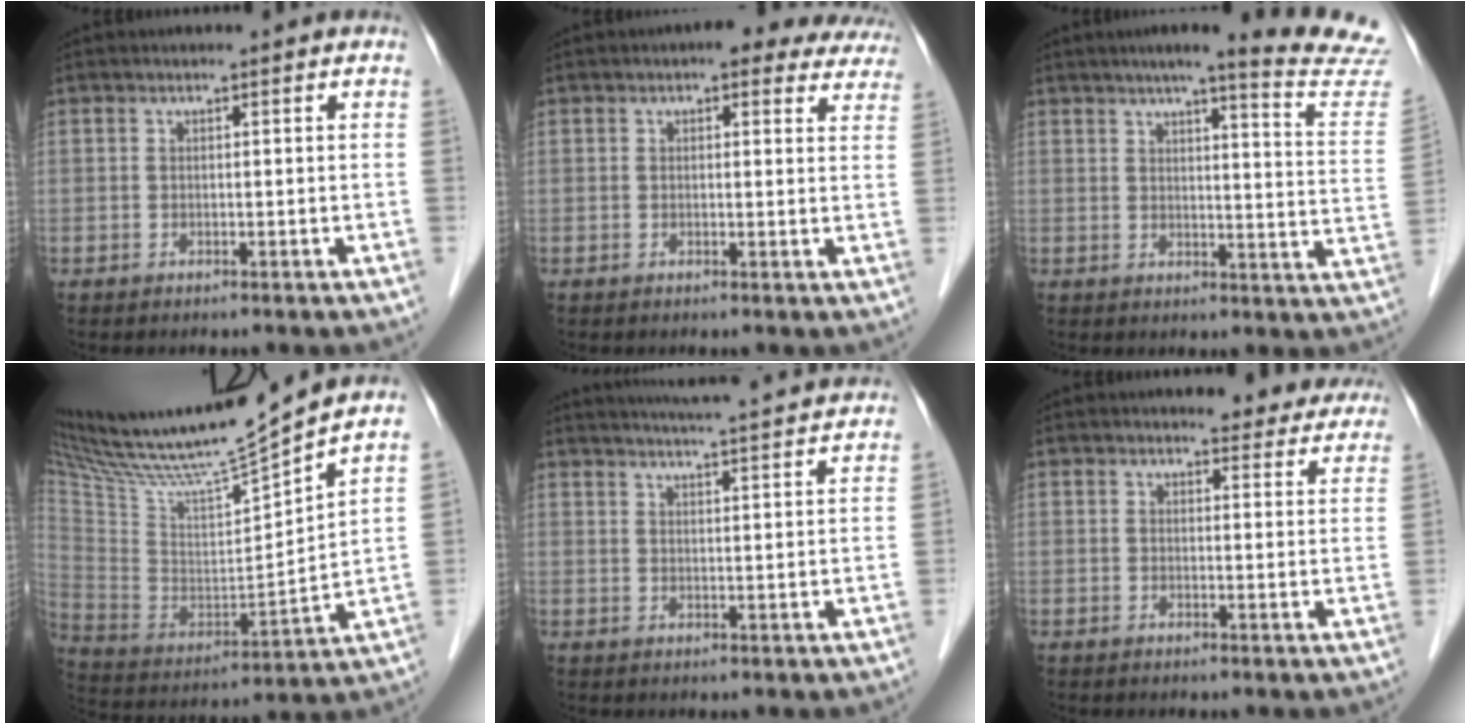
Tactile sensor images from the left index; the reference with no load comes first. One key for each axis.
{"total": 9.3, "fx": 7.8, "fy": 3.6, "fz": 3.6, "tx": -0.014, "ty": 0.006, "tz": 0.067}
{"total": 16.4, "fx": 14.9, "fy": -0.8, "fz": 6.7, "tx": -0.082, "ty": -0.082, "tz": 0.162}
{"total": 22.0, "fx": 19.1, "fy": -0.4, "fz": 10.9, "tx": -0.199, "ty": -0.027, "tz": 0.334}
{"total": 14.0, "fx": 13.2, "fy": -0.2, "fz": 4.7, "tx": -0.080, "ty": 0.000, "tz": 0.166}
{"total": 7.5, "fx": 7.0, "fy": 2.4, "fz": 1.1, "tx": 0.016, "ty": -0.012, "tz": 0.057}